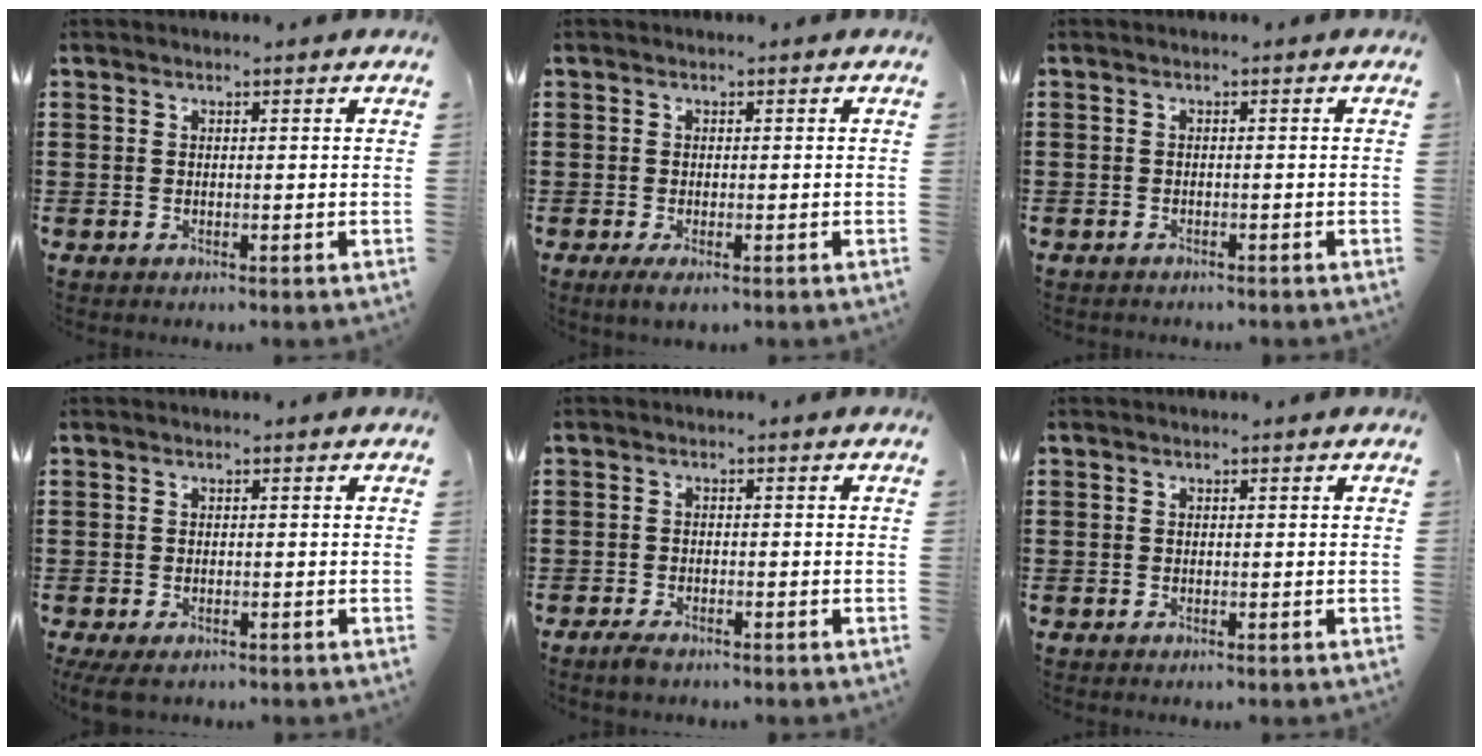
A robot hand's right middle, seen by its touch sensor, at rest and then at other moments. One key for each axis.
{"total": 1.0, "fx": -0.5, "fy": 0.1, "fz": 0.8, "tx": -0.017, "ty": -0.008, "tz": -0.008}
{"total": 0.7, "fx": -0.7, "fy": 0.1, "fz": 0.0, "tx": -0.003, "ty": -0.002, "tz": -0.014}
{"total": 1.1, "fx": -0.9, "fy": 0.3, "fz": 0.5, "tx": -0.011, "ty": -0.002, "tz": -0.017}
{"total": 1.6, "fx": -1.3, "fy": 0.4, "fz": 0.7, "tx": -0.022, "ty": -0.001, "tz": -0.029}
{"total": 0.0}